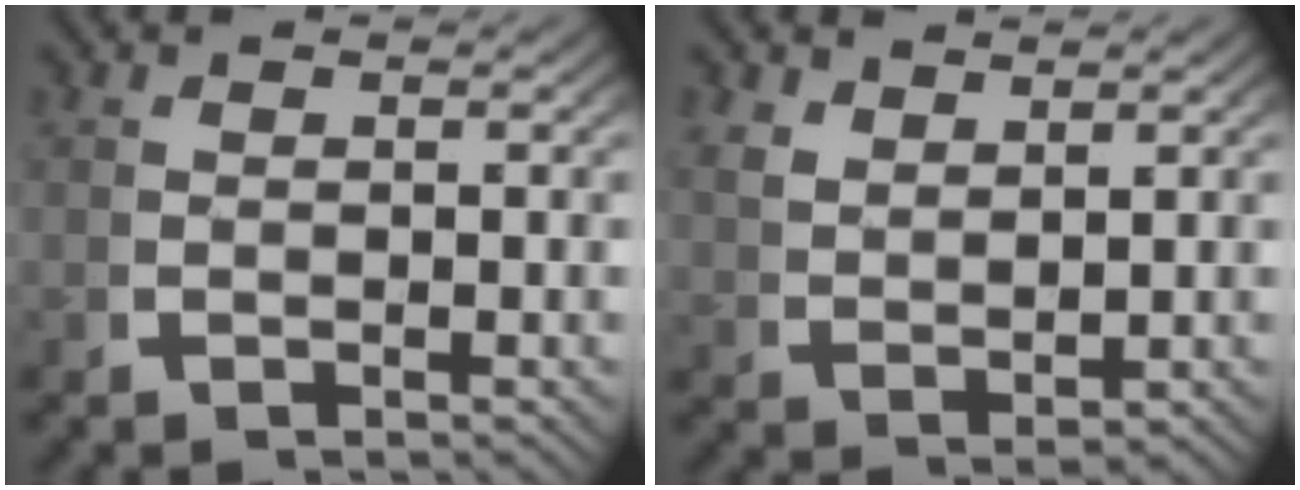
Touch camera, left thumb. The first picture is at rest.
{"total": 2.7, "force": [2.2, 1.0, 1.1], "torque": [-0.018, -0.002, 0.056]}